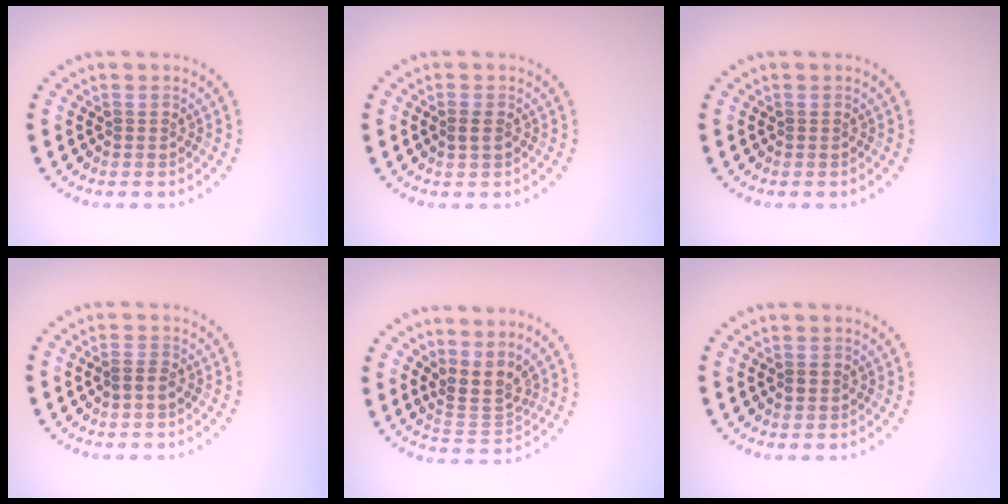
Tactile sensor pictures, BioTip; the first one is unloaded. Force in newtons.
{"total": 1.1, "press": 1.1, "slide": 0.2}
{"total": 0.0}
{"total": 1.2, "press": 1.0, "slide": 0.5}
{"total": 3.0, "press": 2.1, "slide": 2.1}
{"total": 0.9, "press": 0.9, "slide": 0.1}